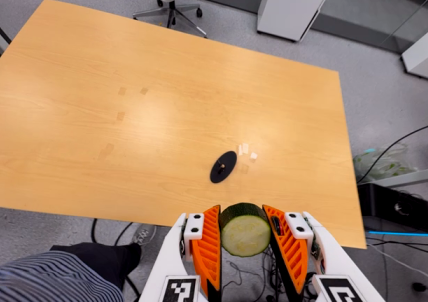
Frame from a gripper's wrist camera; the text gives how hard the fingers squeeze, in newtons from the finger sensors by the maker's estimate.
{"total": 11.0, "left": 9.8, "right": 12.1}